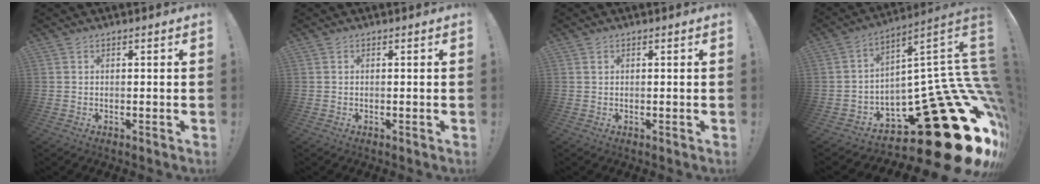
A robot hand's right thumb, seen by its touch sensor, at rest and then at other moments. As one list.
[{"total": 0.0}, {"total": 0.6, "force": [0.4, 0.4, 0.2], "torque": [-0.004, 0.001, 0.007]}, {"total": 30.8, "force": [-14.6, 10.7, 24.9], "torque": [-0.275, 0.019, -0.202]}]